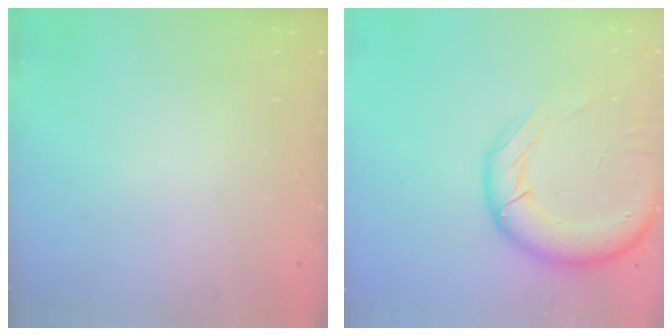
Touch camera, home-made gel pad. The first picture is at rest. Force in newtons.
{"total": 15.3, "press": 14.8, "slide": 3.8}